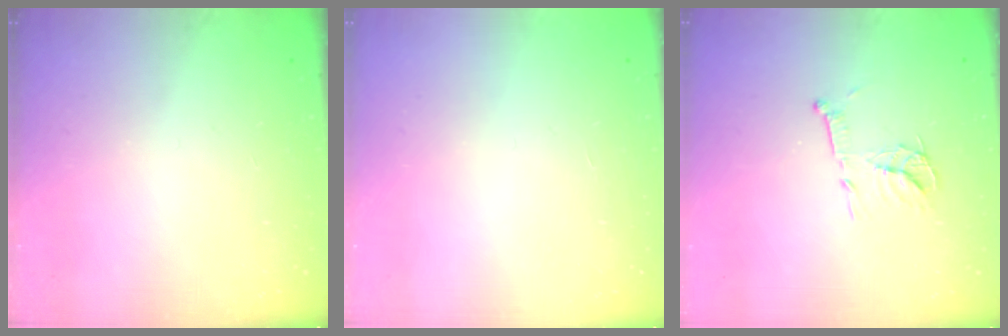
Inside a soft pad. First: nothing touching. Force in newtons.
{"total": 1.7, "press": 1.6, "slide": 0.1}
{"total": 11.7, "press": 11.7, "slide": 0.7}